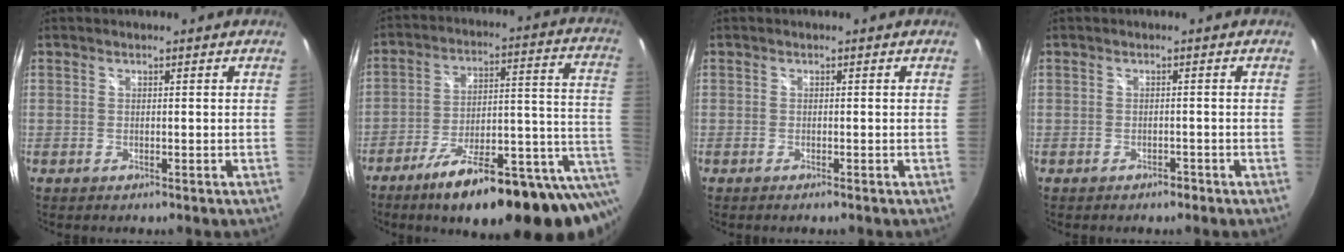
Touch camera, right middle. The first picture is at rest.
{"total": 24.1, "force": [-11.1, 6.5, 20.3], "torque": [-0.266, -0.021, -0.154]}
{"total": 0.8, "force": [-0.7, 0.0, 0.5], "torque": [-0.008, -0.002, -0.013]}
{"total": 1.4, "force": [-1.1, 0.7, 0.4], "torque": [-0.008, -0.001, -0.015]}